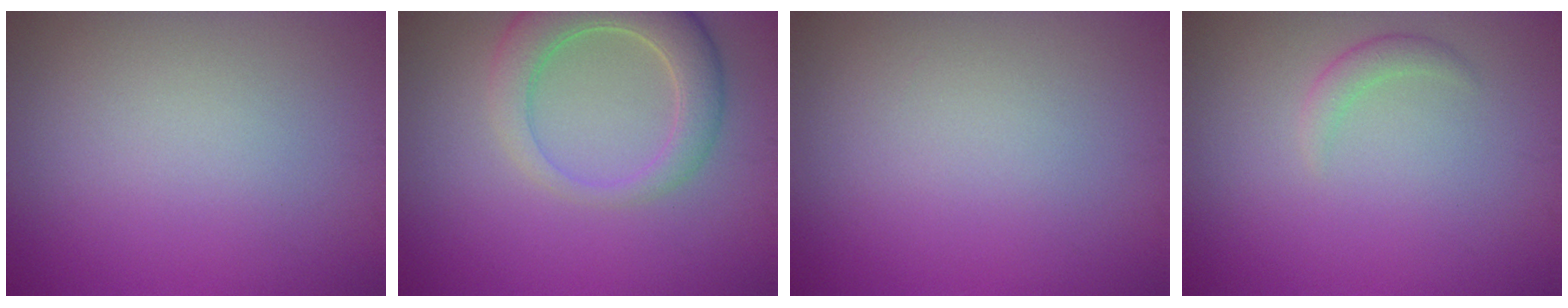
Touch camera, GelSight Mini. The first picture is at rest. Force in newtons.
{"total": 5.4, "press": 5.3, "slide": 0.7}
{"total": 0.0}
{"total": 1.2, "press": 1.2, "slide": 0.1}